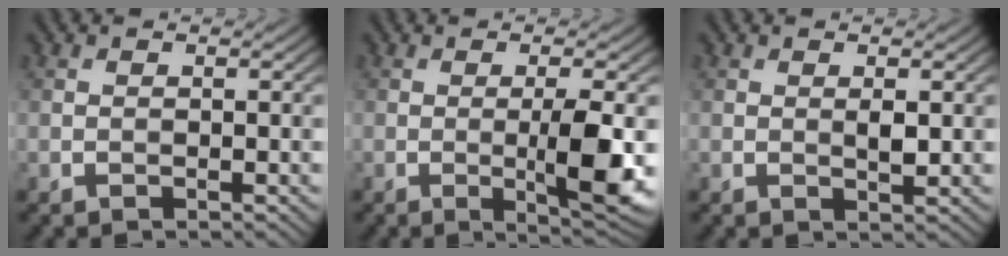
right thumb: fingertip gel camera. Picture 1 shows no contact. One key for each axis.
{"total": 5.9, "fx": -0.6, "fy": 0.8, "fz": 5.9, "tx": -0.103, "ty": -0.001, "tz": -0.007}
{"total": 1.4, "fx": 0.3, "fy": 0.4, "fz": 1.3, "tx": -0.026, "ty": -0.004, "tz": 0.005}